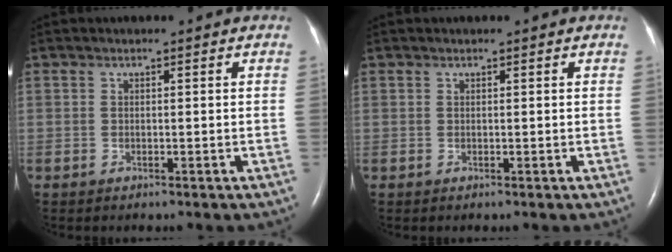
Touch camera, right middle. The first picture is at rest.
{"total": 0.0}